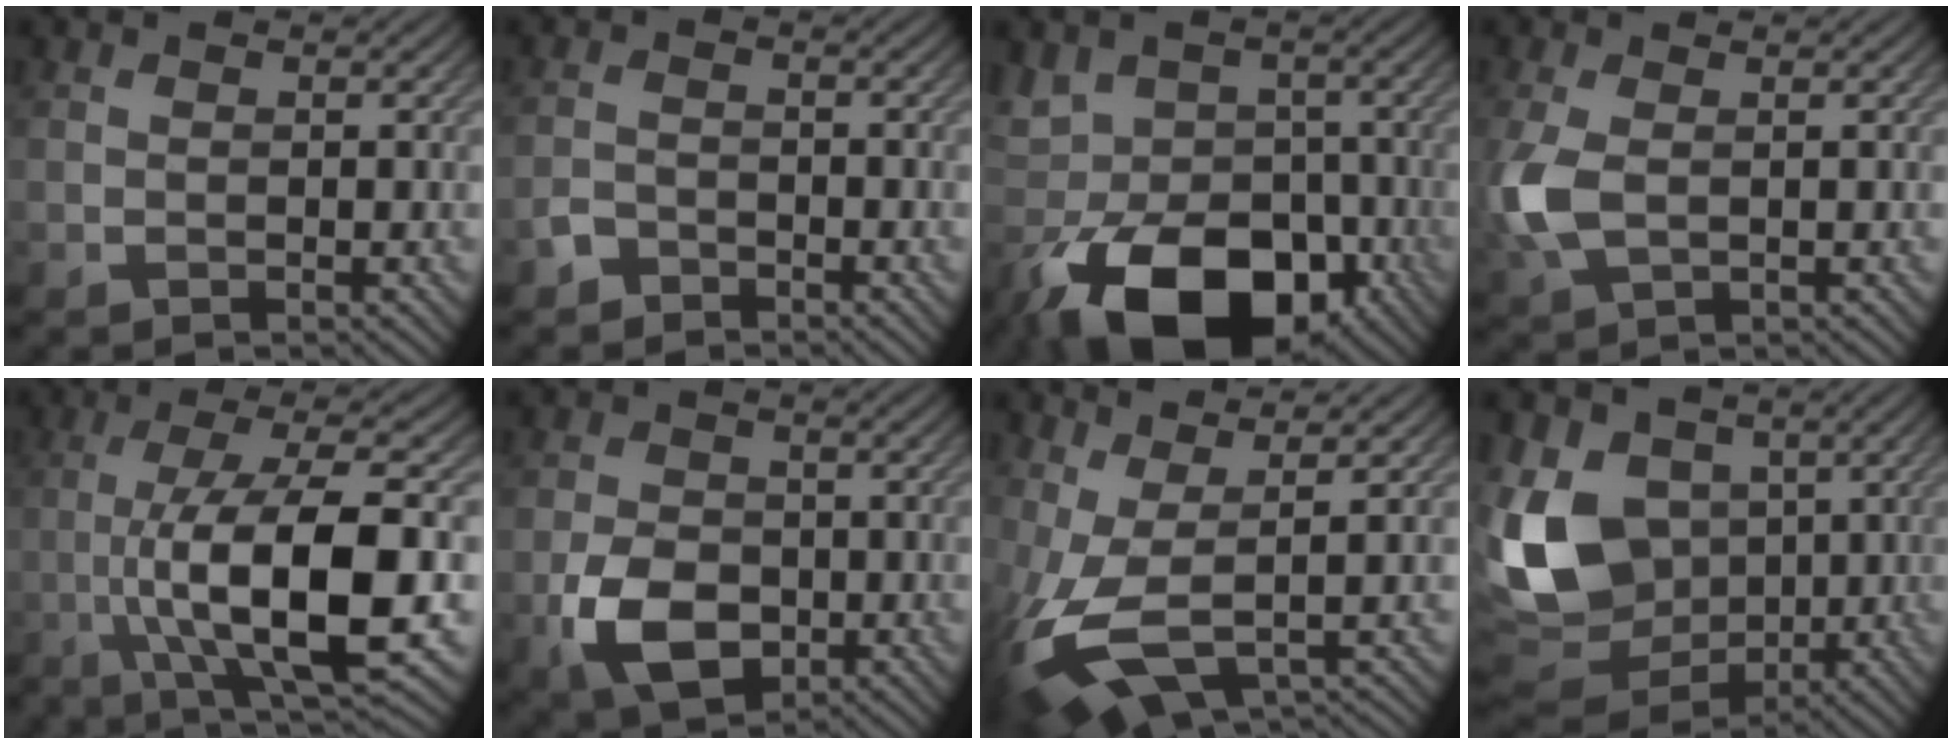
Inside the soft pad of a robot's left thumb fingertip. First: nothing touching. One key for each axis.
{"total": 2.1, "fx": -1.7, "fy": 1.1, "fz": 0.3, "tx": -0.005, "ty": 0.003, "tz": -0.042}
{"total": 16.6, "fx": -7.4, "fy": 10.5, "fz": 10.5, "tx": -0.205, "ty": -0.047, "tz": -0.119}
{"total": 5.3, "fx": -0.1, "fy": 3.0, "fz": 4.4, "tx": -0.129, "ty": -0.005, "tz": -0.002}
{"total": 13.5, "fx": -2.9, "fy": 3.8, "fz": 12.6, "tx": -0.222, "ty": 0.002, "tz": -0.050}
{"total": 7.6, "fx": -2.6, "fy": 5.3, "fz": 4.8, "tx": -0.107, "ty": -0.012, "tz": -0.054}
{"total": 9.6, "fx": -0.8, "fy": 3.9, "fz": 8.8, "tx": -0.219, "ty": -0.014, "tz": -0.009}
{"total": 16.8, "fx": 0.9, "fy": 12.8, "fz": 10.8, "tx": -0.266, "ty": -0.014, "tz": 0.029}